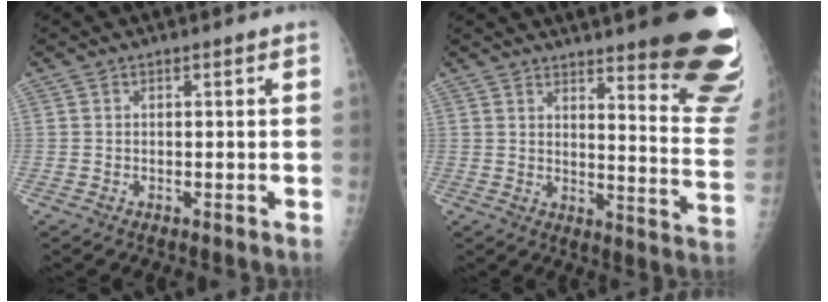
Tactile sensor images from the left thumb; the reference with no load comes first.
{"total": 23.1, "force": [16.6, 3.8, 15.5], "torque": [-0.156, -0.121, 0.200]}